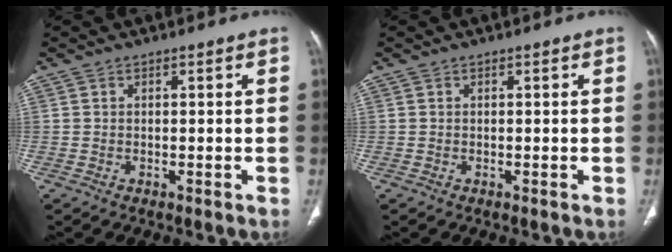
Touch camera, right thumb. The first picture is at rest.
{"total": 0.0}